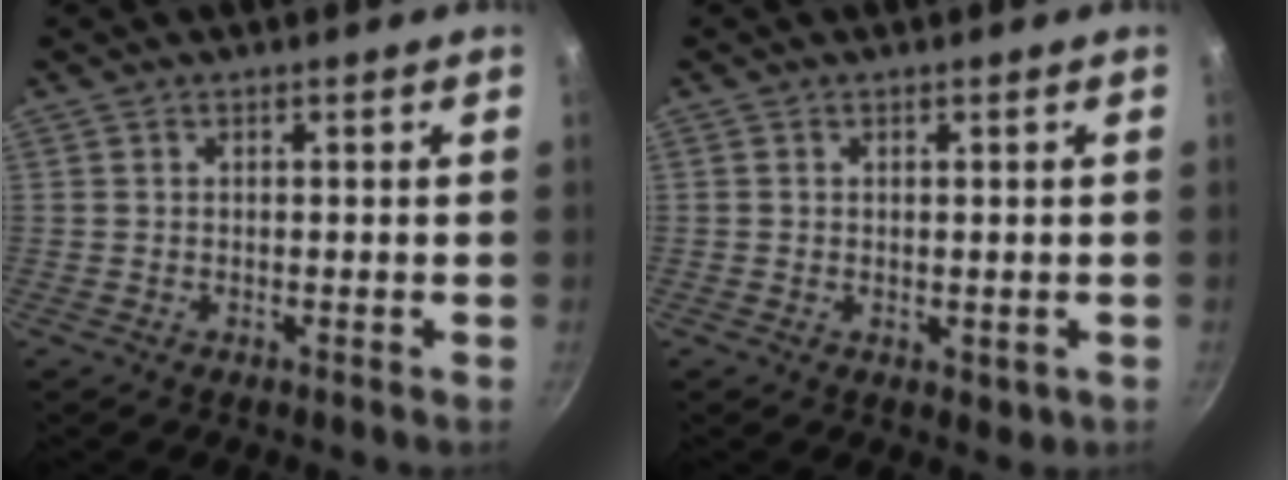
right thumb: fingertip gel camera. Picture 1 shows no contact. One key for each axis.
{"total": 1.7, "fx": 0.1, "fy": 1.2, "fz": 1.2, "tx": -0.014, "ty": -0.004, "tz": 0.002}